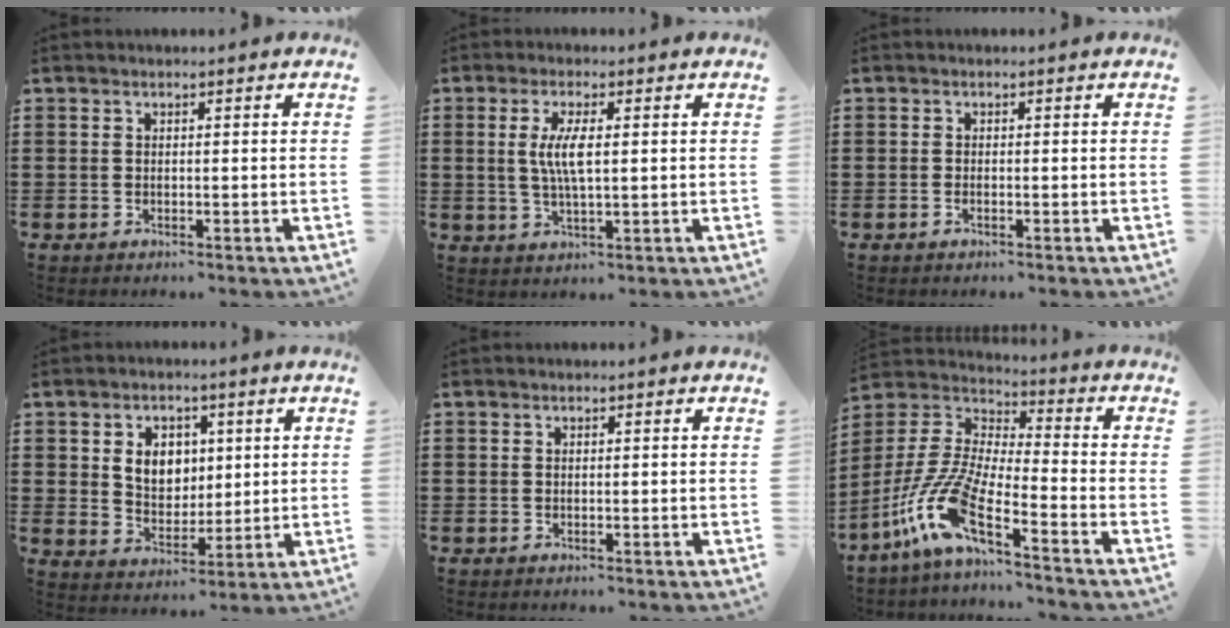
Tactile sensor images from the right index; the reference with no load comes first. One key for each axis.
{"total": 5.0, "fx": 0.6, "fy": 1.1, "fz": 4.9, "tx": -0.100, "ty": -0.001, "tz": 0.006}
{"total": 0.5, "fx": -0.3, "fy": 0.1, "fz": 0.4, "tx": -0.009, "ty": -0.004, "tz": -0.005}
{"total": 5.8, "fx": 1.5, "fy": 4.7, "fz": 3.0, "tx": -0.061, "ty": 0.009, "tz": 0.021}
{"total": 0.0}
{"total": 11.1, "fx": -7.6, "fy": 1.7, "fz": 7.9, "tx": -0.212, "ty": -0.025, "tz": -0.165}